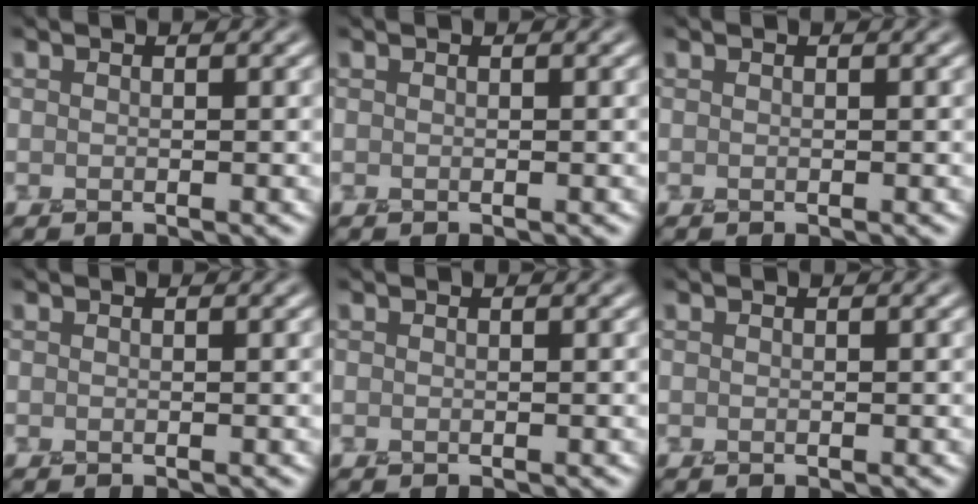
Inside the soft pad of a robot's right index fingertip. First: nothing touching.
{"total": 0.0}
{"total": 0.0}
{"total": 0.0}
{"total": 0.0}
{"total": 0.0}